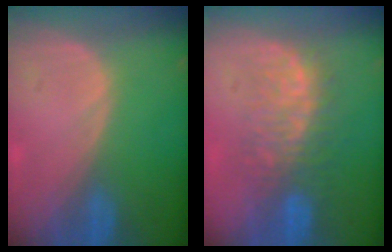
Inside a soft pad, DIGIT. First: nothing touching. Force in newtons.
{"total": 7.8, "press": 7.6, "slide": 1.4}